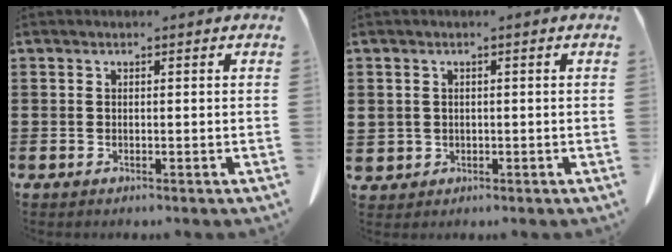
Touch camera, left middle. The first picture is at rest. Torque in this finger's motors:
{"motor_torque": [0.27, -0.21, 0.03, -0.02]}